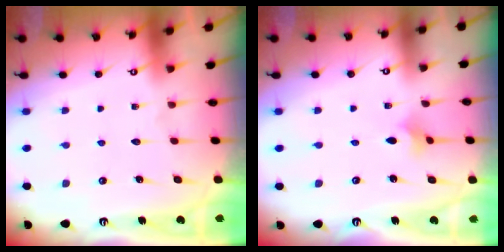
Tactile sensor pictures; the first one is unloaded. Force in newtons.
{"total": 1.8, "press": 1.7, "slide": 0.5}